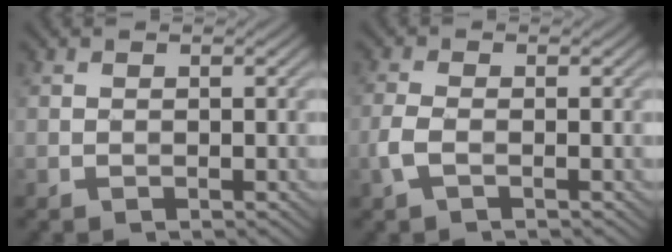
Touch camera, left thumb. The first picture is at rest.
{"total": 2.2, "force": [-0.9, 0.9, 1.8], "torque": [-0.053, 0.000, -0.026]}